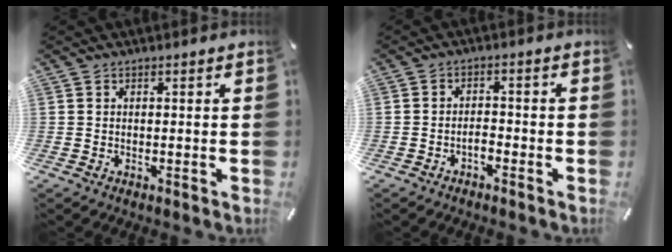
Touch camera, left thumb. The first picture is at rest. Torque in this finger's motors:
{"motor_torque": [-0.18, 0.58, -0.08, 0.04, -0.01]}